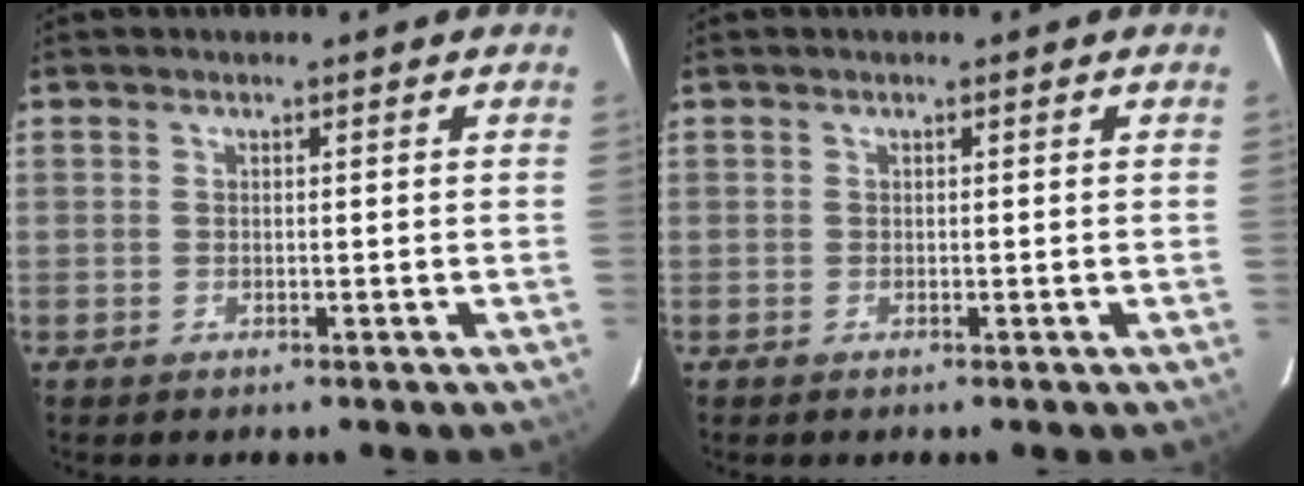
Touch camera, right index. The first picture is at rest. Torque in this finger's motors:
{"motor_torque": [0.13, -0.08, -0.03, 0.00]}